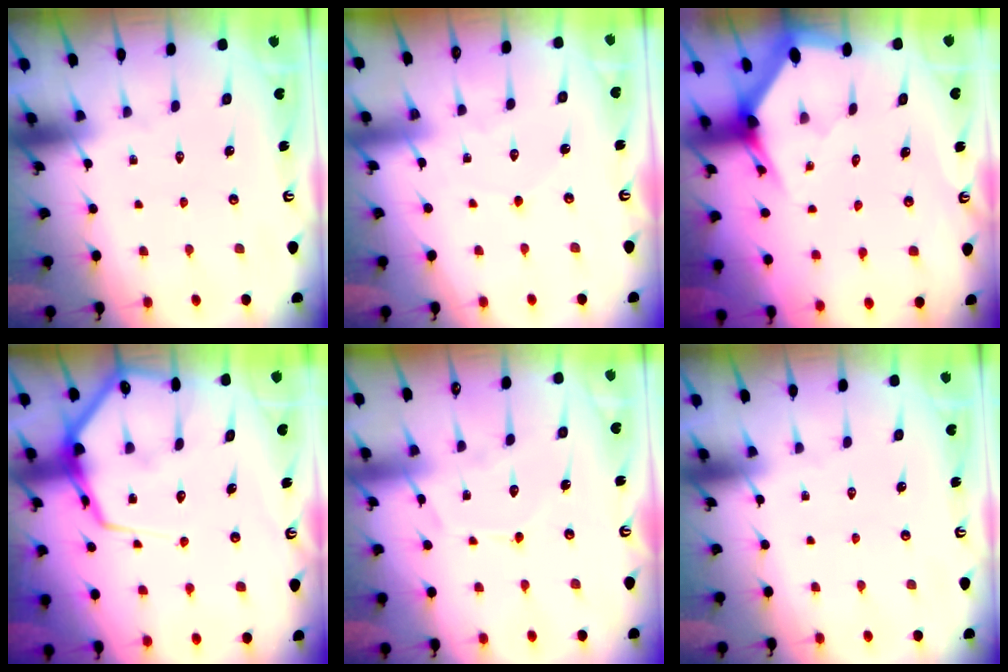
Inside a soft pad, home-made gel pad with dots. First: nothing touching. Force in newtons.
{"total": 2.7, "press": 2.6, "slide": 0.3}
{"total": 3.0, "press": 3.0, "slide": 0.2}
{"total": 12.4, "press": 12.3, "slide": 1.3}
{"total": 8.5, "press": 8.5, "slide": 0.7}
{"total": 0.0}